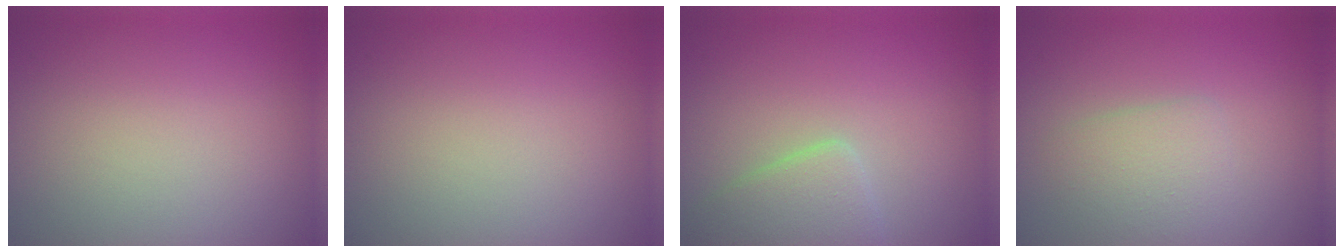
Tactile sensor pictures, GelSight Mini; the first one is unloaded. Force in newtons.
{"total": 0.0}
{"total": 2.5, "press": 2.5, "slide": 0.2}
{"total": 2.5, "press": 2.5, "slide": 0.1}